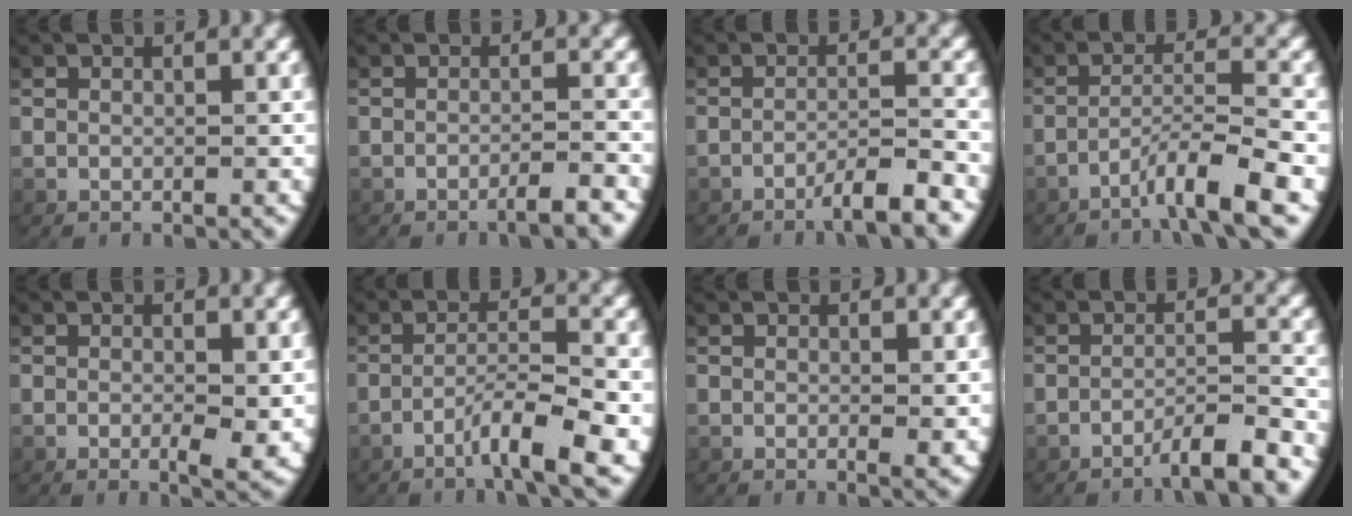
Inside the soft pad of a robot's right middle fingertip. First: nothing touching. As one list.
[{"total": 2.2, "force": [-1.9, 0.0, 1.2], "torque": [-0.016, 0.006, -0.036]}, {"total": 3.4, "force": [-2.6, 0.1, 2.2], "torque": [-0.035, 0.002, -0.045]}, {"total": 4.3, "force": [-2.7, 0.2, 3.4], "torque": [-0.063, 0.001, -0.040]}, {"total": 2.2, "force": [-0.6, 0.7, 2.0], "torque": [-0.033, -0.006, -0.007]}, {"total": 4.7, "force": [-2.4, 0.6, 3.9], "torque": [-0.068, 0.000, -0.038]}, {"total": 0.9, "force": [-0.1, 0.3, 0.8], "torque": [-0.015, -0.003, -0.001]}, {"total": 4.0, "force": [-3.3, 0.1, 2.3], "torque": [-0.033, 0.001, -0.054]}]